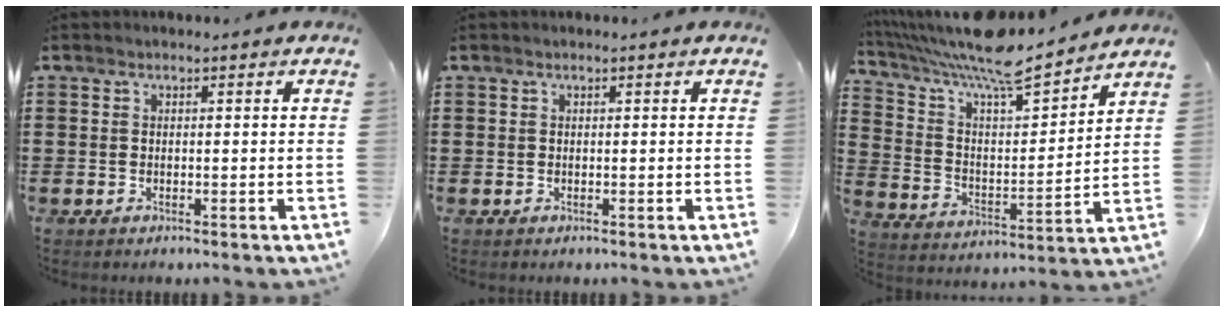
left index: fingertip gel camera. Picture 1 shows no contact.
{"total": 0.0}
{"total": 9.5, "force": [8.4, 0.8, 4.4], "torque": [-0.110, -0.058, 0.140]}